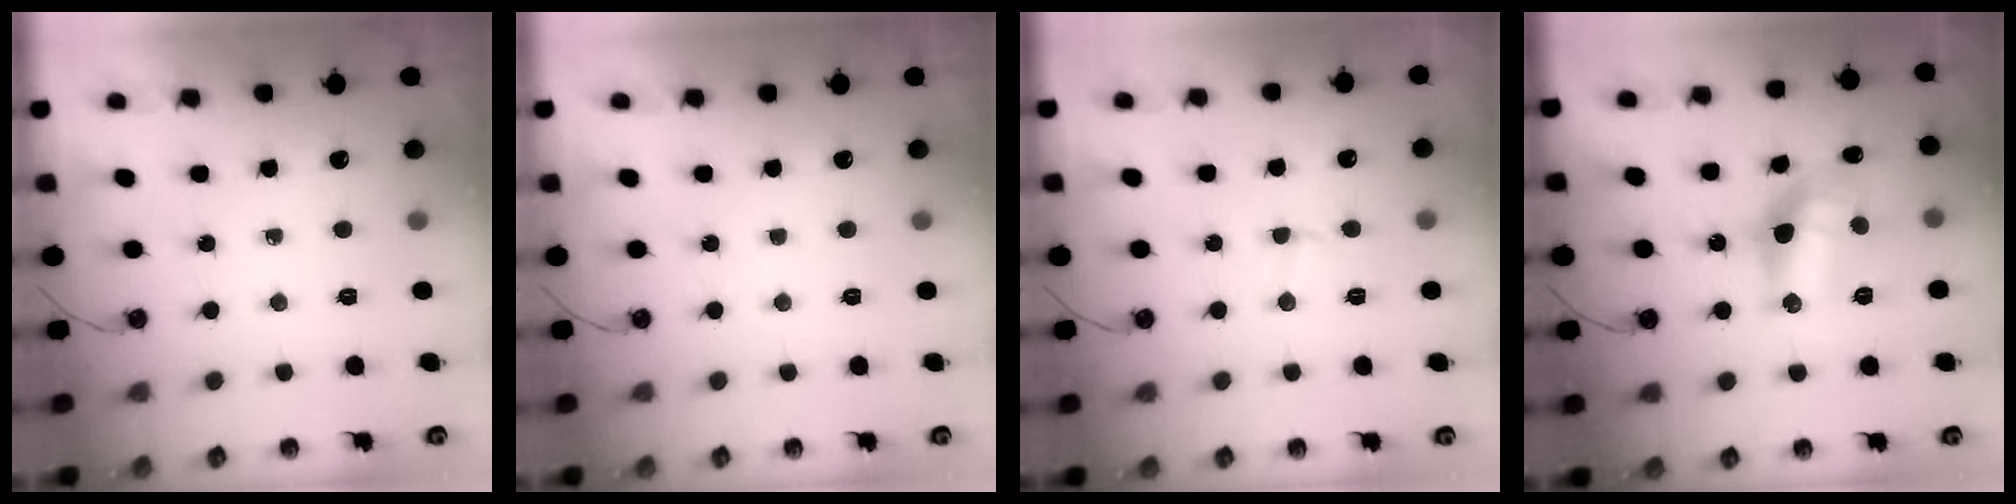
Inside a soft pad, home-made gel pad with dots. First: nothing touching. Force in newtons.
{"total": 0.0}
{"total": 2.3, "press": 2.3, "slide": 0.3}
{"total": 13.2, "press": 13.2, "slide": 0.5}